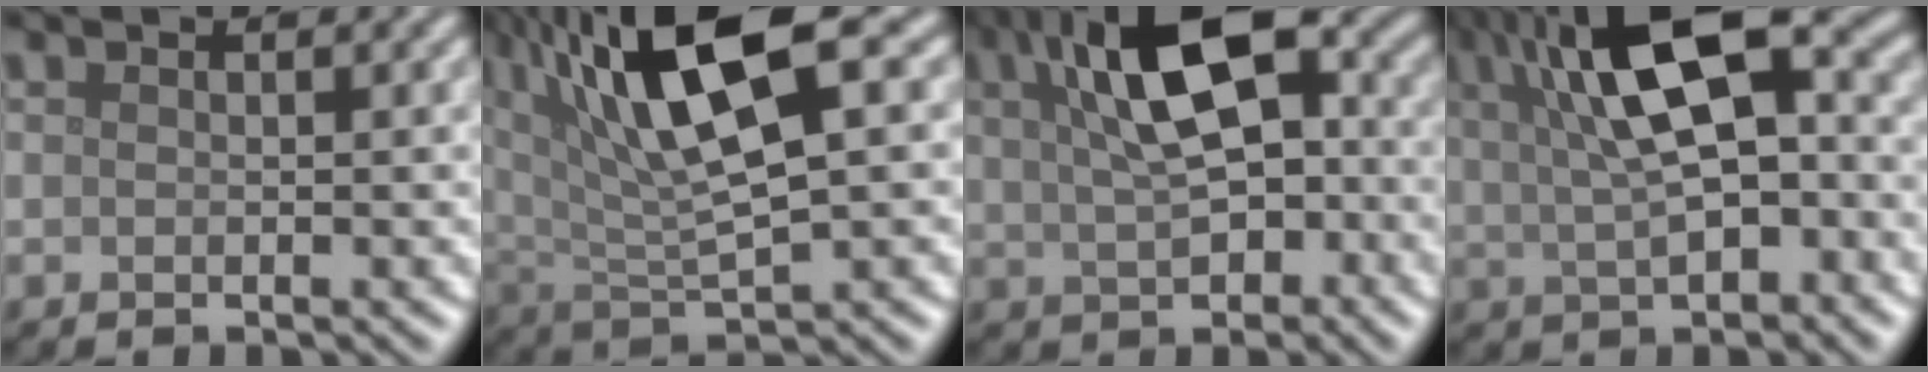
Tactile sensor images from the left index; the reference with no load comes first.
{"total": 12.1, "force": [5.3, 3.9, 10.2], "torque": [-0.199, 0.016, 0.096]}
{"total": 9.9, "force": [2.0, 5.2, 8.2], "torque": [-0.147, 0.017, 0.029]}
{"total": 11.5, "force": [2.8, 4.9, 10.0], "torque": [-0.175, 0.015, 0.042]}